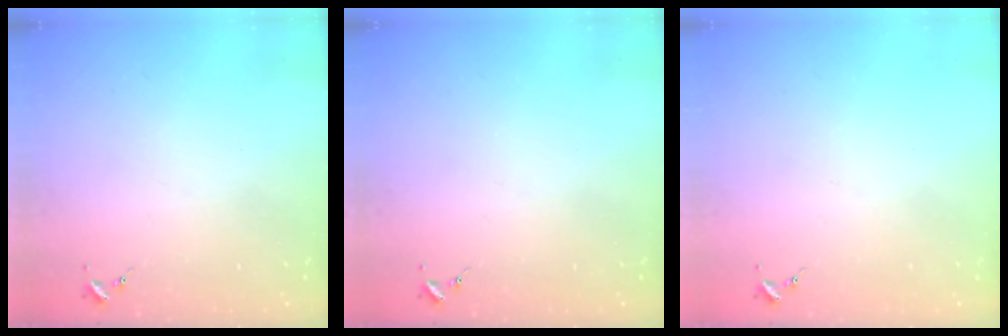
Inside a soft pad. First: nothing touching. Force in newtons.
{"total": 0.0}
{"total": 0.0}